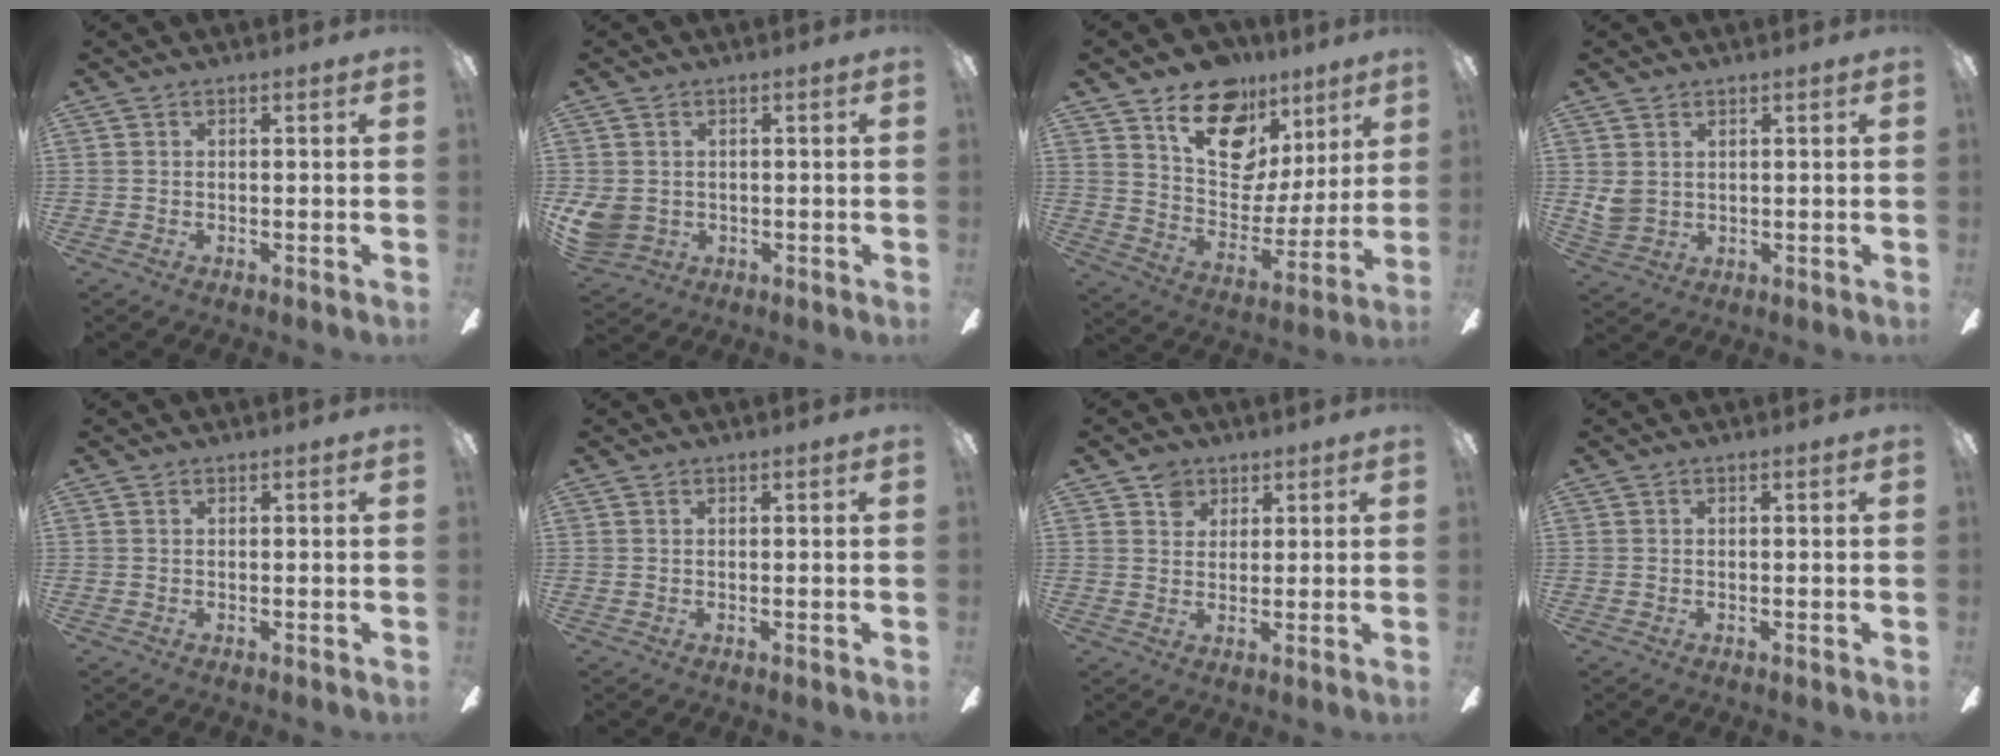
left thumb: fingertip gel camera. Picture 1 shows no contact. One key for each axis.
{"total": 5.9, "fx": 0.1, "fy": 5.3, "fz": 2.6, "tx": -0.069, "ty": 0.003, "tz": 0.002}
{"total": 18.4, "fx": 11.9, "fy": 11.3, "fz": 8.3, "tx": -0.130, "ty": -0.070, "tz": 0.217}
{"total": 4.1, "fx": 1.8, "fy": 3.2, "fz": 1.7, "tx": -0.043, "ty": 0.001, "tz": 0.037}
{"total": 0.0}
{"total": 0.0}
{"total": 4.6, "fx": 2.9, "fy": 3.4, "fz": 1.0, "tx": -0.008, "ty": -0.002, "tz": 0.051}
{"total": 0.0}